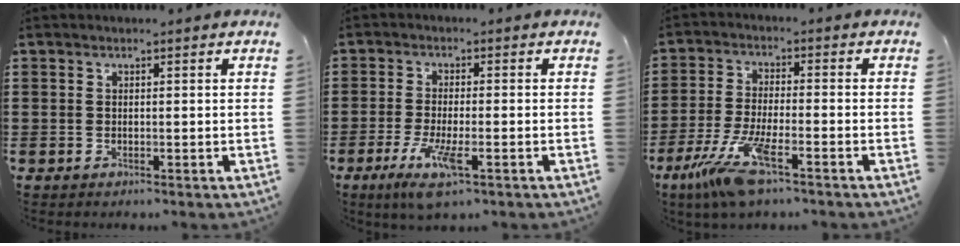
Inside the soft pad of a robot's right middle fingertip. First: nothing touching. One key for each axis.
{"total": 6.2, "fx": -2.9, "fy": 1.3, "fz": 5.3, "tx": -0.109, "ty": -0.014, "tz": -0.051}
{"total": 9.2, "fx": -5.7, "fy": 1.4, "fz": 7.1, "tx": -0.164, "ty": -0.019, "tz": -0.110}